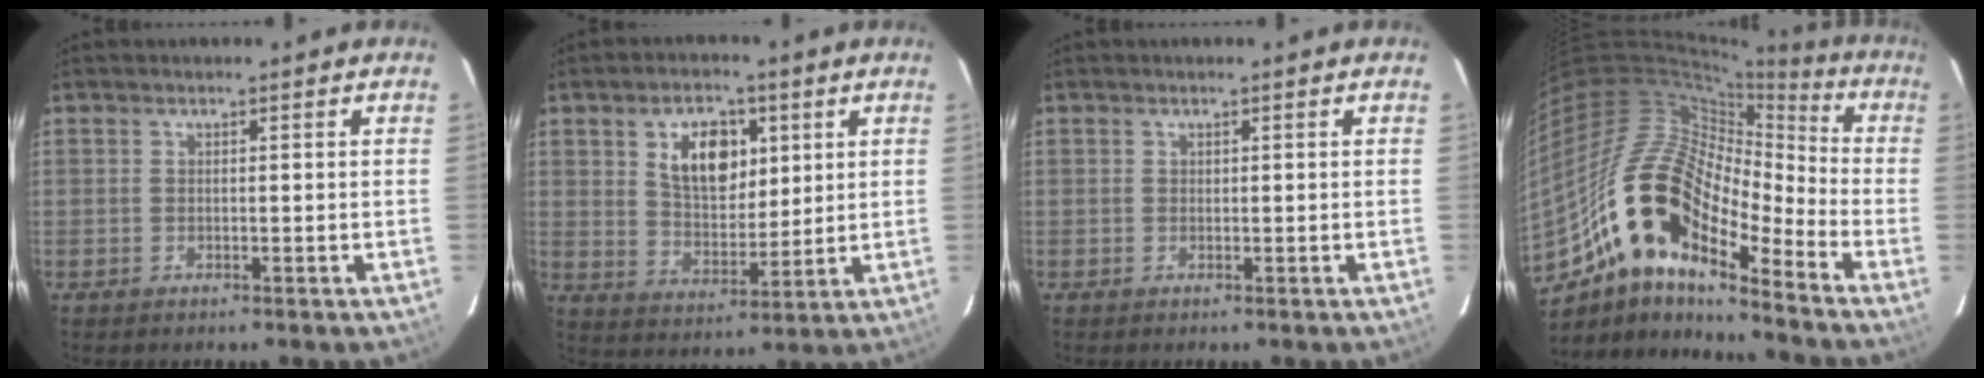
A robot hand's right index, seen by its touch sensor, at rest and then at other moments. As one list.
[{"total": 10.5, "force": [3.9, 6.2, 7.5], "torque": [-0.129, 0.012, 0.075]}, {"total": 0.0}, {"total": 20.1, "force": [-11.8, 7.8, 14.3], "torque": [-0.251, -0.010, -0.240]}]